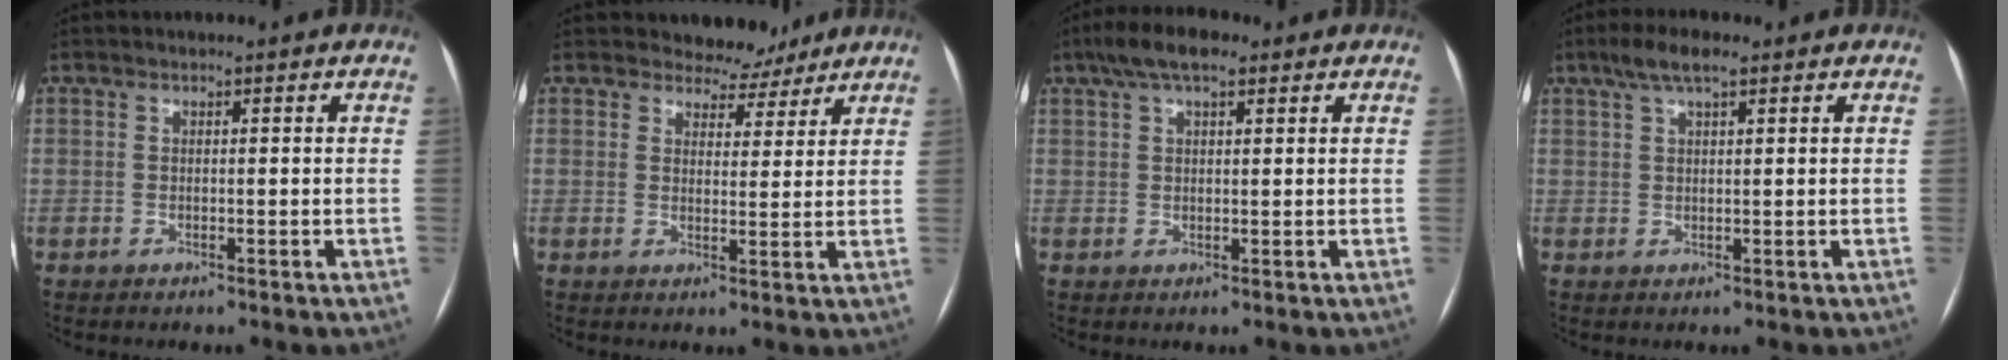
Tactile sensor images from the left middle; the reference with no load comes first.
{"total": 4.8, "force": [4.3, 2.3, 0.1], "torque": [0.006, -0.004, 0.051]}
{"total": 6.3, "force": [4.0, 2.0, 4.4], "torque": [-0.087, 0.026, 0.066]}
{"total": 4.7, "force": [2.9, 1.0, 3.5], "torque": [-0.073, 0.022, 0.053]}